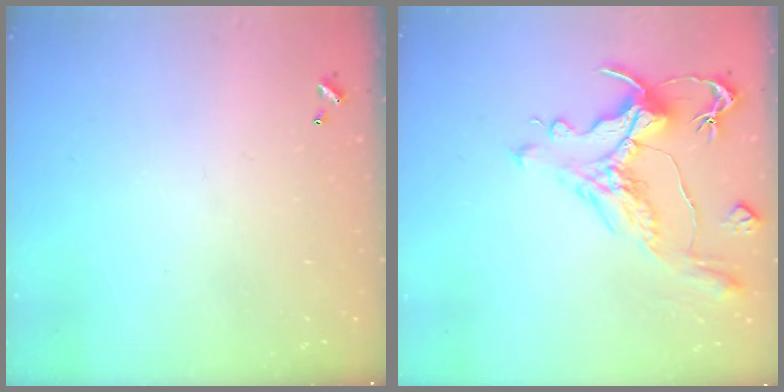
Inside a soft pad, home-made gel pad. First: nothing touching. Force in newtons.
{"total": 2.4, "press": 1.9, "slide": 1.4}